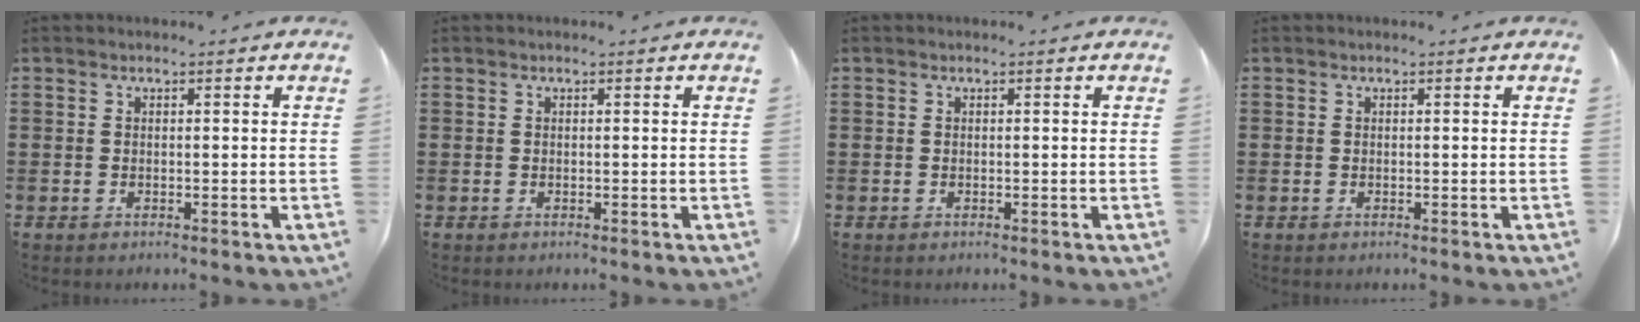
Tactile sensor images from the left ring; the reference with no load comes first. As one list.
[{"total": 0.0}, {"total": 0.0}, {"total": 0.0}]